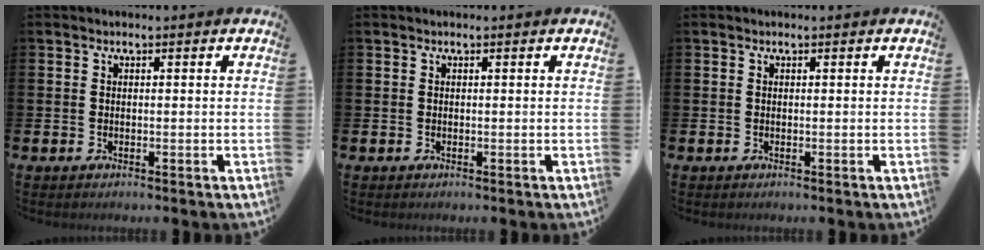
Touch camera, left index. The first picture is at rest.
{"total": 0.0}
{"total": 0.0}